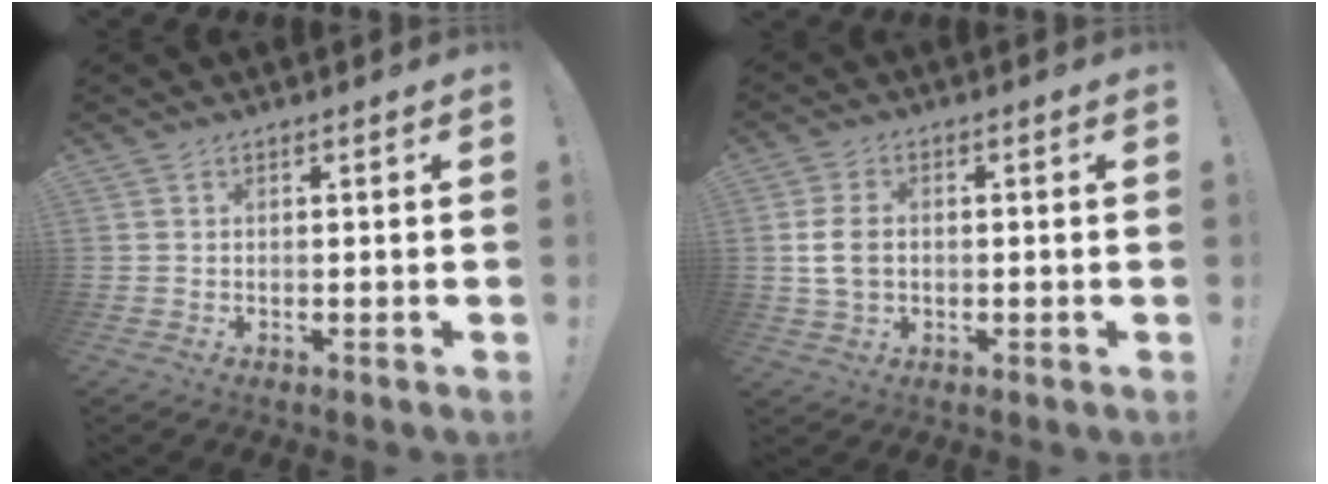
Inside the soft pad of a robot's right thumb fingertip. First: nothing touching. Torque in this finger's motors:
{"motor_torque": [-0.26, 0.23, 0.20, -0.14, 0.09]}